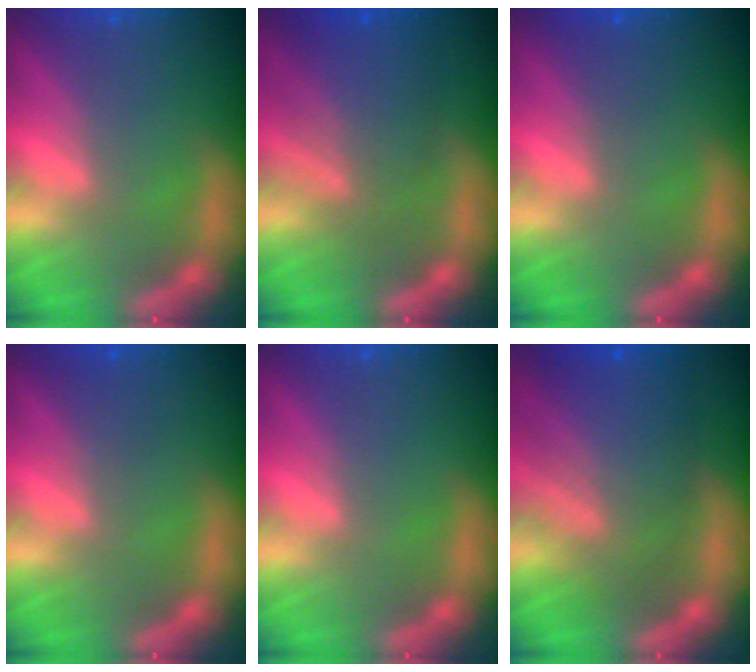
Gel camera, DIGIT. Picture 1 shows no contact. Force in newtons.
{"total": 6.5}
{"total": 1.0}
{"total": 1.0}
{"total": 0.0}
{"total": 8.5}